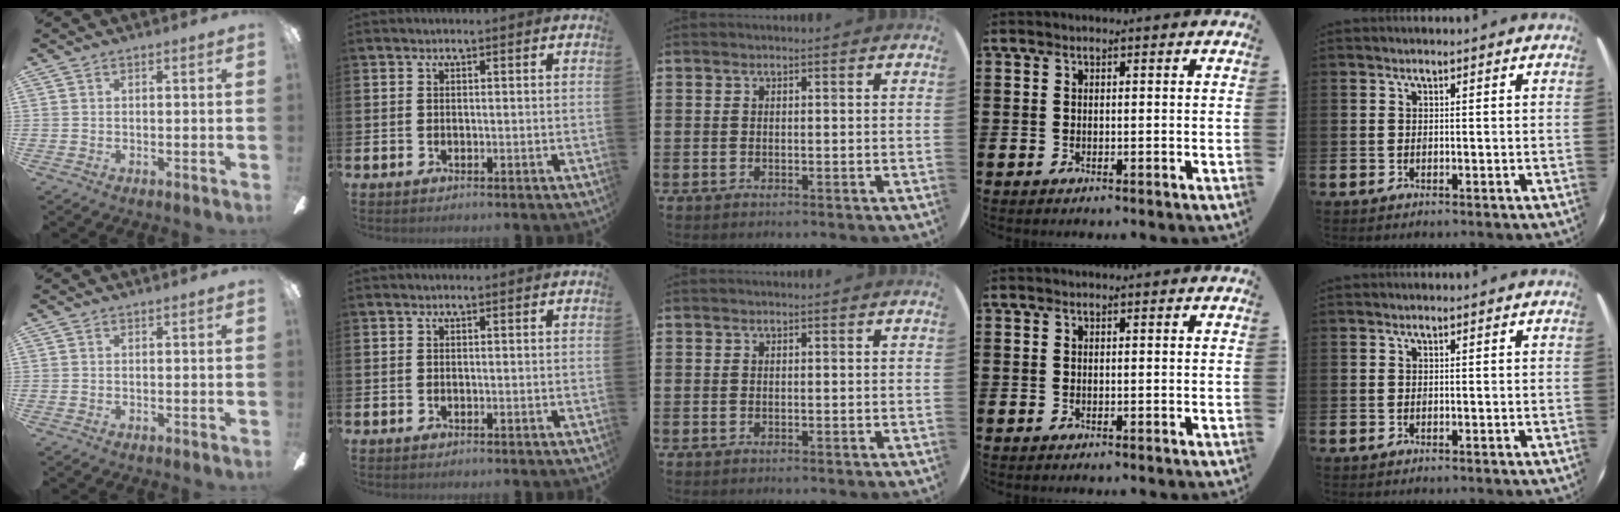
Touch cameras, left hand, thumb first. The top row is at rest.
{}